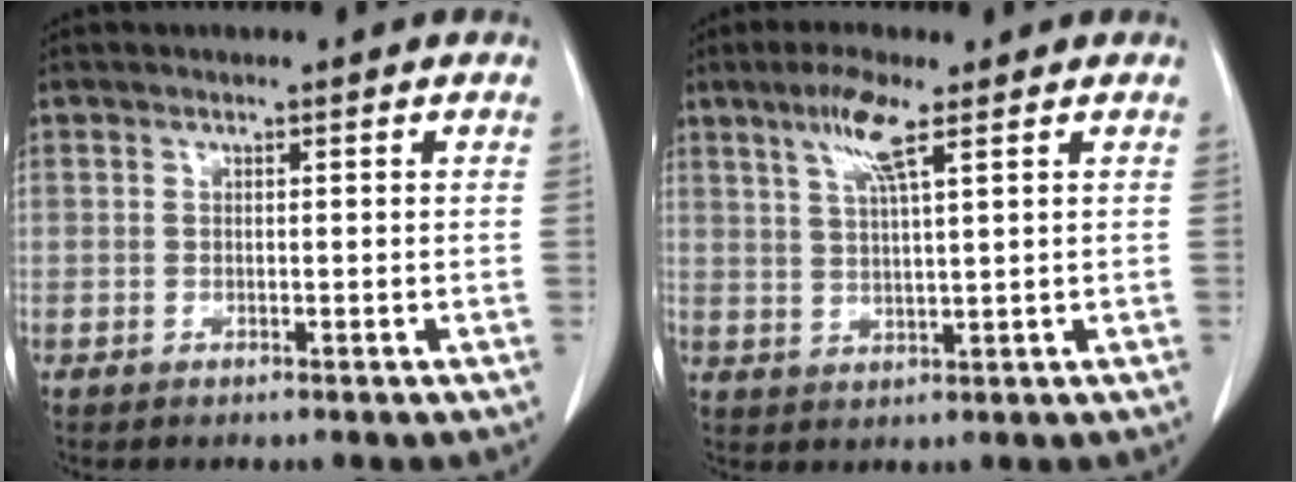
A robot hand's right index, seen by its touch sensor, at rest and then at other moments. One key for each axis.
{"total": 6.4, "fx": 3.5, "fy": 0.6, "fz": 5.4, "tx": -0.112, "ty": 0.004, "tz": 0.070}